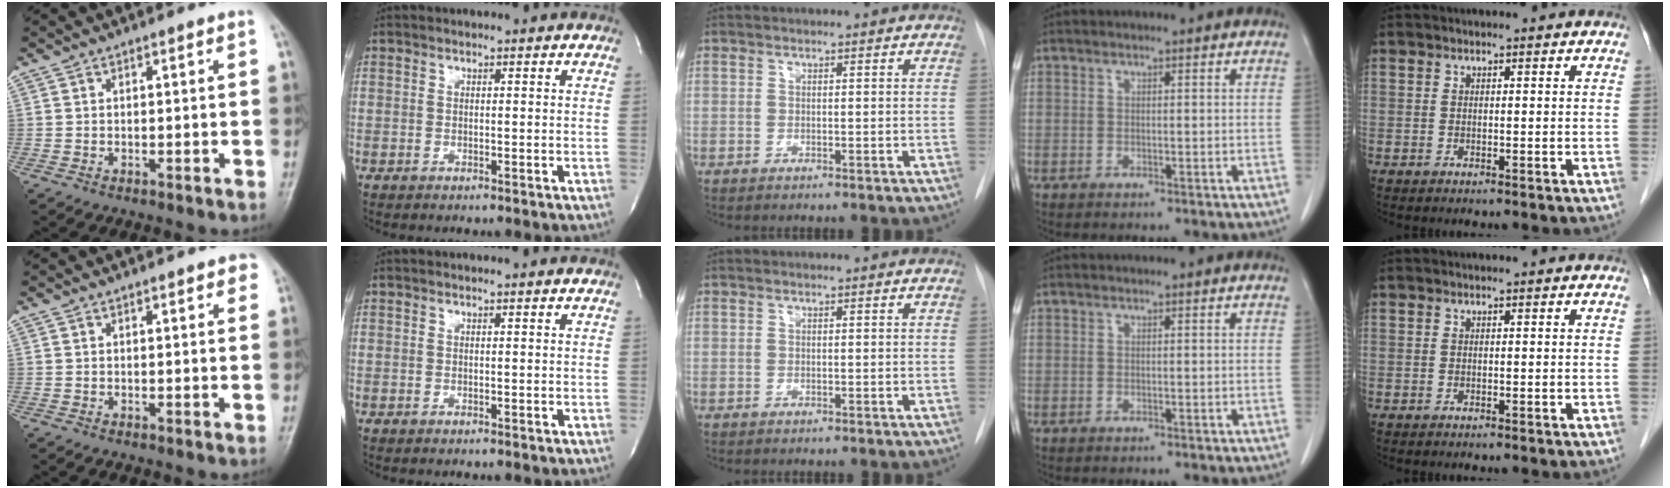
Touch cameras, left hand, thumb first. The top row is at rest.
{"thumb": {"total": 2.7, "force": [1.9, 1.0, 1.7], "torque": [-0.007, -0.002, 0.020]}}